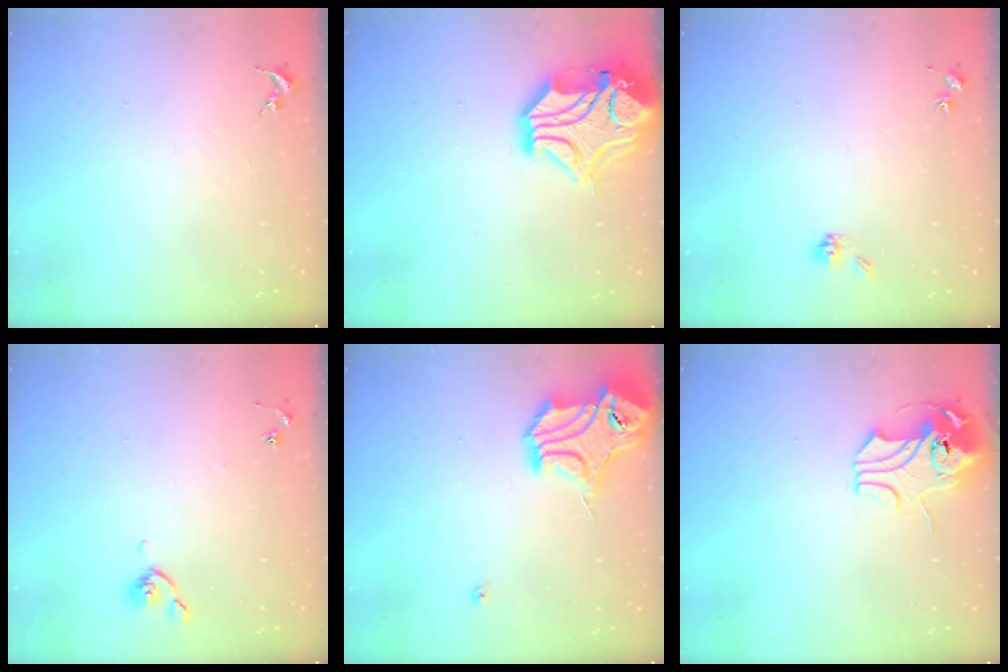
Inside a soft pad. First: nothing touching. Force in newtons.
{"total": 17.6, "press": 17.4, "slide": 2.6}
{"total": 5.0, "press": 4.6, "slide": 1.7}
{"total": 4.4, "press": 4.3, "slide": 0.8}
{"total": 18.1, "press": 17.9, "slide": 2.0}
{"total": 12.2, "press": 12.1, "slide": 1.7}